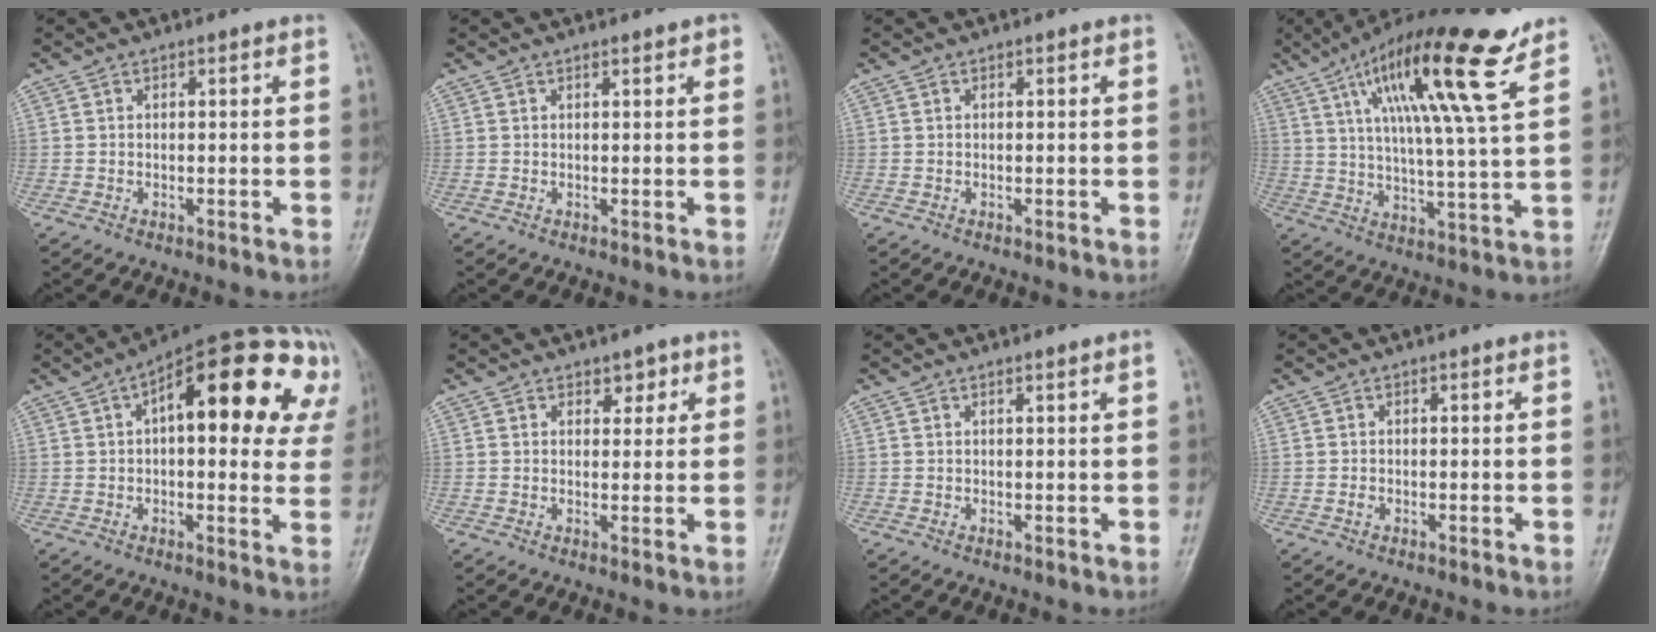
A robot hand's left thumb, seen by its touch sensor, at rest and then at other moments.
{"total": 1.1, "force": [0.7, 0.4, 0.7], "torque": [-0.006, -0.001, 0.009]}
{"total": 0.0}
{"total": 18.8, "force": [10.3, 2.4, 15.5], "torque": [-0.253, -0.033, 0.172]}
{"total": 21.9, "force": [7.1, 9.9, 18.2], "torque": [-0.203, 0.026, 0.083]}
{"total": 3.0, "force": [1.7, 2.1, 1.3], "torque": [0.009, -0.008, 0.022]}
{"total": 0.8, "force": [0.5, -0.1, 0.6], "torque": [-0.011, -0.003, 0.010]}
{"total": 0.8, "force": [-0.3, 0.6, 0.4], "torque": [-0.005, 0.001, -0.006]}